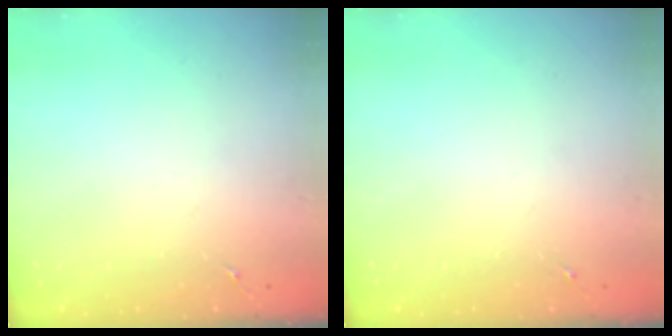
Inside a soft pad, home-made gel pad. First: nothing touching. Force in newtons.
{"total": 0.0}